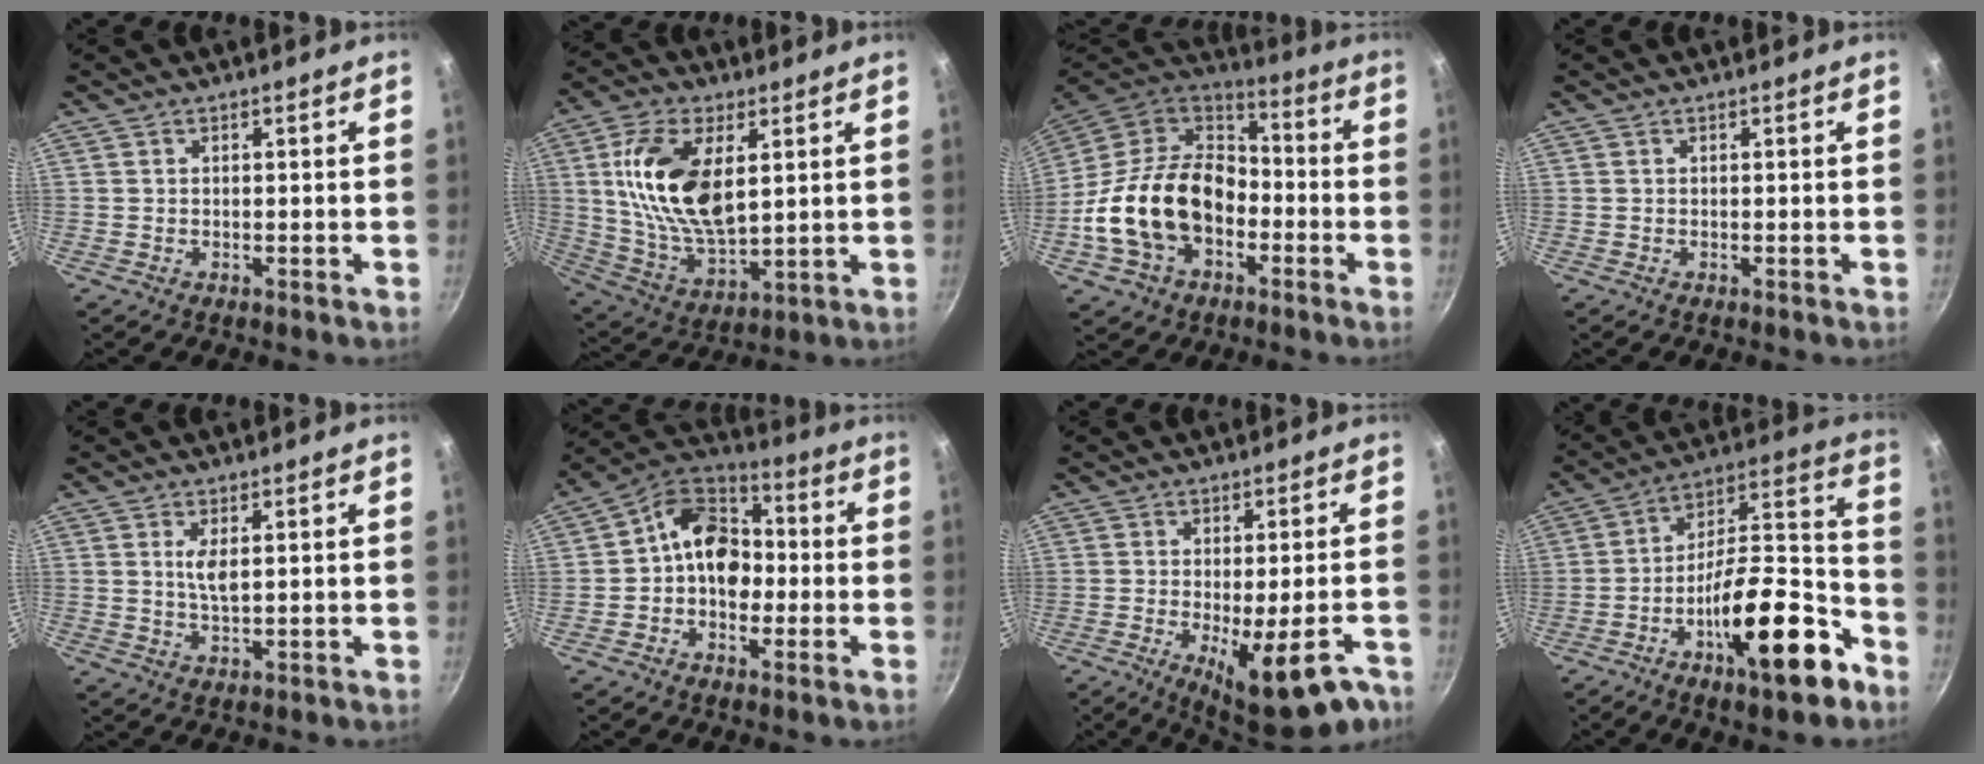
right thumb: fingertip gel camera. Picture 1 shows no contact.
{"total": 17.5, "force": [4.2, 9.2, 14.3], "torque": [-0.263, -0.015, 0.087]}
{"total": 21.8, "force": [-5.2, 15.4, 14.6], "torque": [-0.241, 0.051, -0.099]}
{"total": 0.0}
{"total": 3.6, "force": [1.0, 1.2, 3.2], "torque": [-0.059, -0.008, 0.020]}
{"total": 12.3, "force": [-0.7, 9.2, 8.0], "torque": [-0.082, 0.041, -0.035]}
{"total": 13.7, "force": [-7.0, 4.1, 11.1], "torque": [-0.125, 0.003, -0.088]}
{"total": 21.2, "force": [-10.6, 7.4, 16.8], "torque": [-0.218, 0.078, -0.173]}